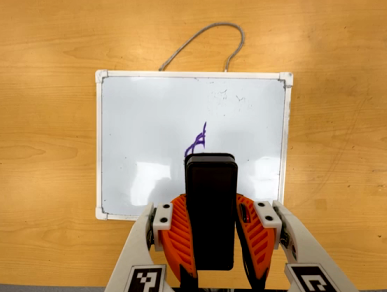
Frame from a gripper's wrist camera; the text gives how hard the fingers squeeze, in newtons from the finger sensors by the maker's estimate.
{"total": 8.5, "left": 6.4, "right": 10.6}